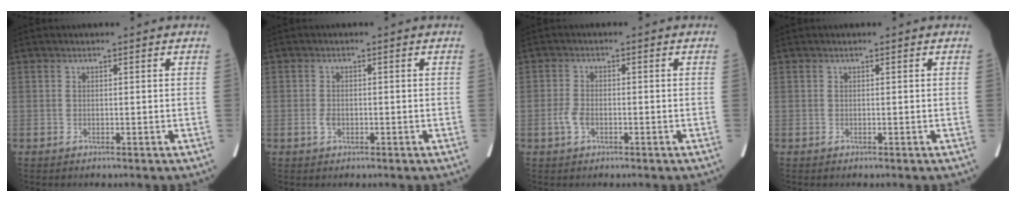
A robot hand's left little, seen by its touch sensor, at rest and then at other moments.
{"total": 1.4, "force": [-0.5, 0.9, 0.9], "torque": [-0.021, 0.000, -0.005]}
{"total": 2.4, "force": [-1.0, 1.4, 1.7], "torque": [-0.042, 0.001, -0.018]}
{"total": 0.0}